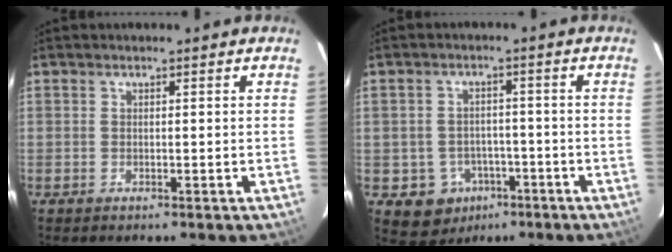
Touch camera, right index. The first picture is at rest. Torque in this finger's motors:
{"motor_torque": [-0.22, -0.12, -0.51, -0.21]}